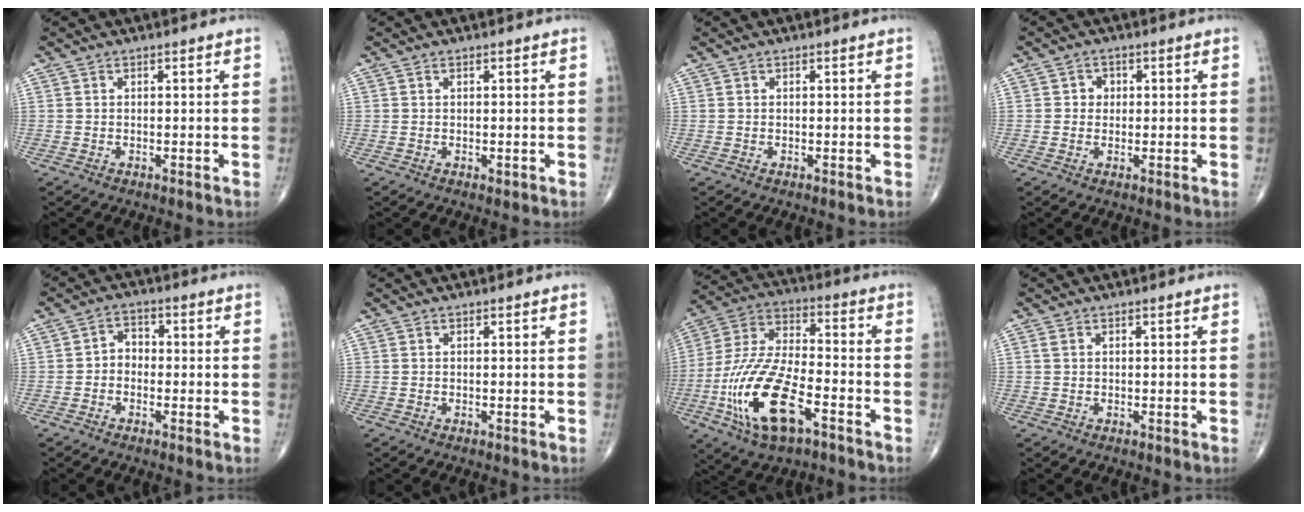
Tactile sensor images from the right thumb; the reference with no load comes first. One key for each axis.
{"total": 0.6, "fx": -0.1, "fy": 0.4, "fz": 0.5, "tx": -0.004, "ty": -0.002, "tz": 0.002}
{"total": 0.0}
{"total": 2.2, "fx": 0.3, "fy": 2.1, "fz": 0.8, "tx": 0.004, "ty": 0.004, "tz": 0.000}
{"total": 3.4, "fx": -0.8, "fy": 2.7, "fz": 1.9, "tx": -0.010, "ty": 0.020, "tz": -0.027}
{"total": 0.0}
{"total": 19.3, "fx": -7.9, "fy": 8.2, "fz": 15.6, "tx": -0.318, "ty": 0.033, "tz": -0.143}
{"total": 0.9, "fx": 0.3, "fy": 0.6, "fz": 0.6, "tx": -0.015, "ty": 0.005, "tz": 0.007}